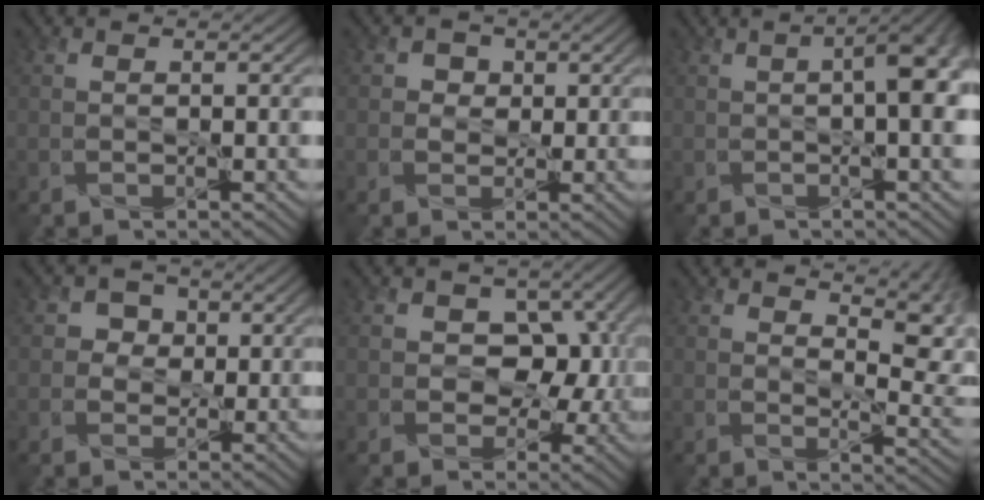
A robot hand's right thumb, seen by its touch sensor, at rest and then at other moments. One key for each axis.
{"total": 2.4, "fx": 0.7, "fy": 2.2, "fz": 0.7, "tx": -0.013, "ty": -0.002, "tz": 0.007}
{"total": 5.9, "fx": 0.3, "fy": 1.5, "fz": 5.8, "tx": -0.078, "ty": 0.007, "tz": 0.007}
{"total": 3.0, "fx": 0.5, "fy": 2.8, "fz": 0.9, "tx": -0.010, "ty": 0.000, "tz": -0.004}
{"total": 7.2, "fx": 0.5, "fy": 5.5, "fz": 4.7, "tx": -0.059, "ty": -0.004, "tz": -0.002}
{"total": 8.8, "fx": 5.9, "fy": 2.5, "fz": 6.0, "tx": -0.093, "ty": -0.002, "tz": 0.092}